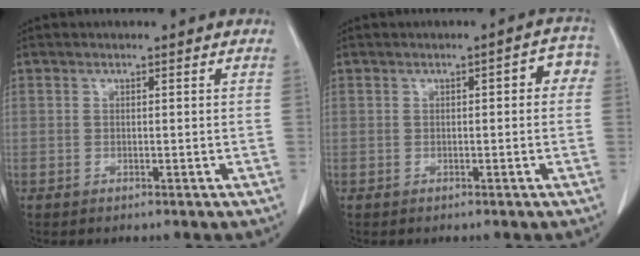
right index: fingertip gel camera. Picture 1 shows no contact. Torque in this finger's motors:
{"motor_torque": [0.14, -0.04, 0.05, 0.01]}